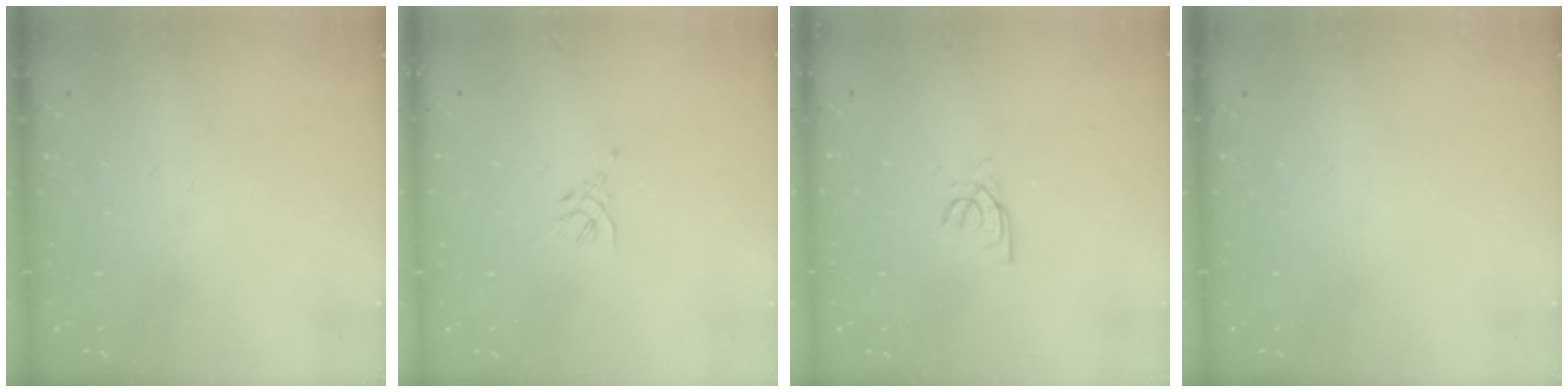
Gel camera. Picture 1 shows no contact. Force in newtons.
{"total": 1.5, "press": 1.4, "slide": 0.6}
{"total": 3.7, "press": 3.7, "slide": 0.1}
{"total": 0.0}